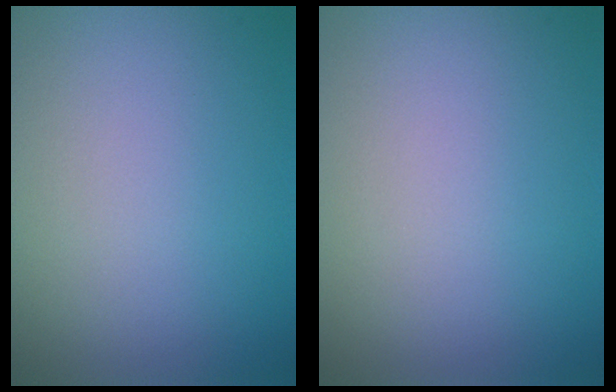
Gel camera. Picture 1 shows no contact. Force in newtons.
{"total": 0.0}